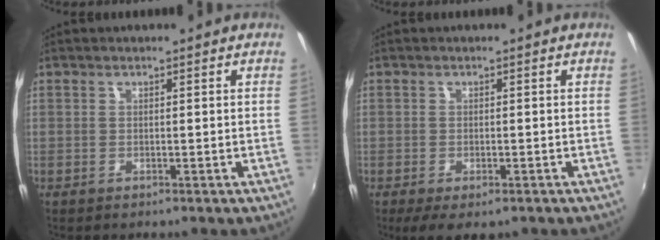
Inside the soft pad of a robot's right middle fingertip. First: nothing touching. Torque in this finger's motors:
{"motor_torque": [1.03, -1.11, 0.16, 0.03]}